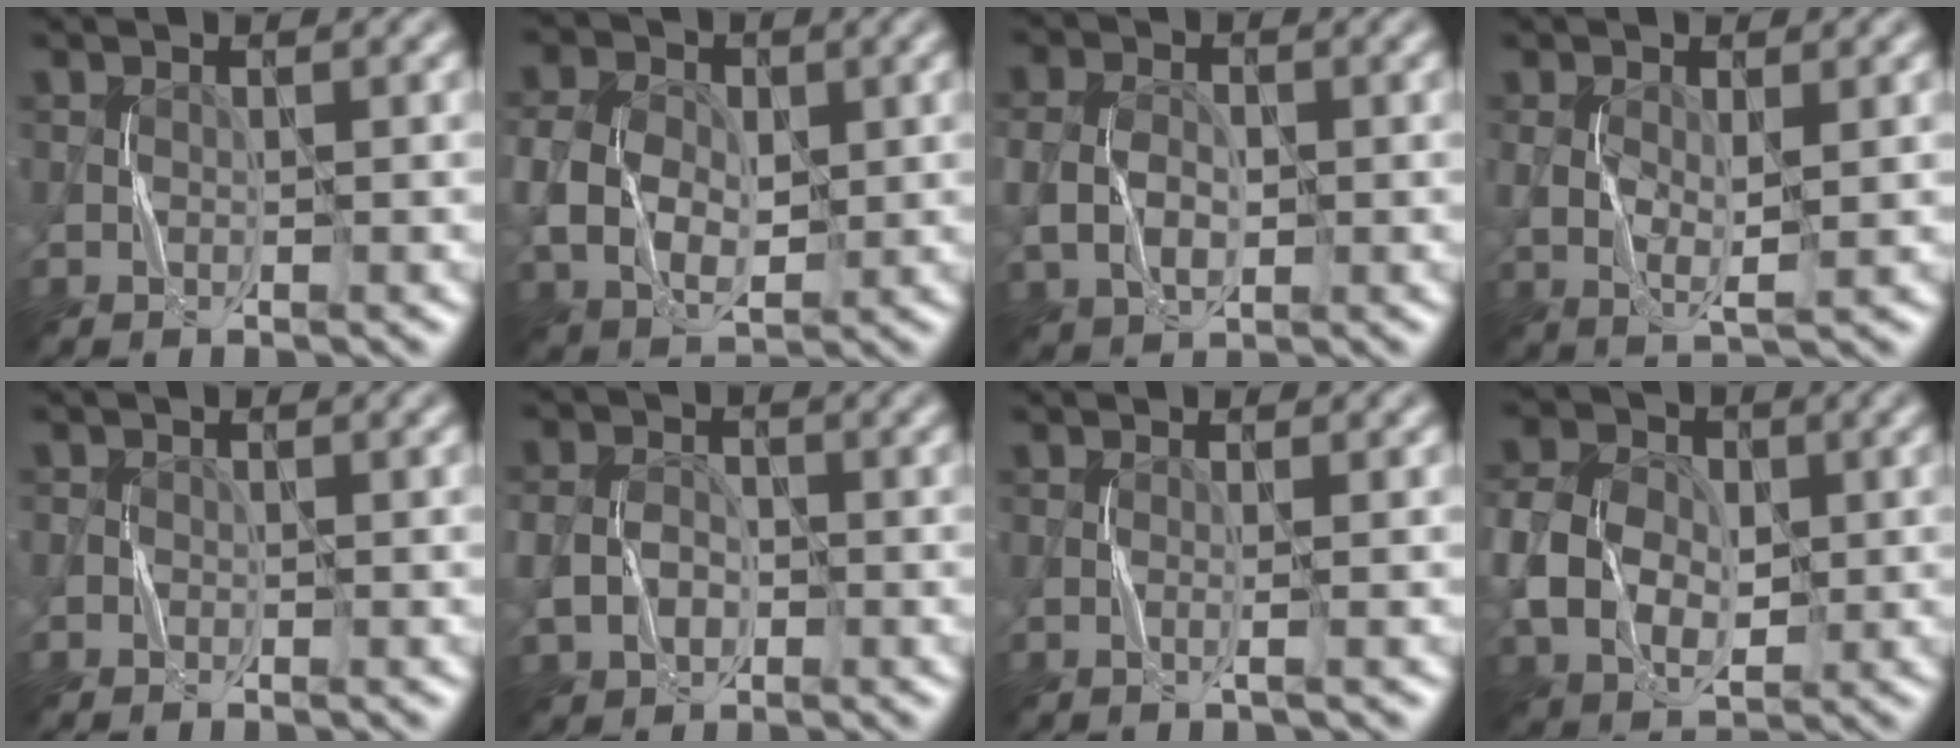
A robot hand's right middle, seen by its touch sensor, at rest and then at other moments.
{"total": 6.7, "force": [0.3, 5.0, 4.3], "torque": [-0.107, 0.000, 0.011]}
{"total": 3.9, "force": [-0.2, 2.9, 2.6], "torque": [-0.058, 0.000, -0.005]}
{"total": 3.1, "force": [0.5, 1.7, 2.6], "torque": [-0.051, -0.002, 0.013]}
{"total": 0.5, "force": [-0.2, 0.5, -0.1], "torque": [0.008, 0.002, -0.006]}
{"total": 3.1, "force": [-0.5, 2.5, 1.7], "torque": [-0.033, -0.001, -0.011]}
{"total": 0.6, "force": [0.1, 0.0, 0.6], "torque": [-0.009, -0.003, -0.002]}
{"total": 7.7, "force": [-0.3, 6.0, 4.9], "torque": [-0.116, 0.006, -0.012]}